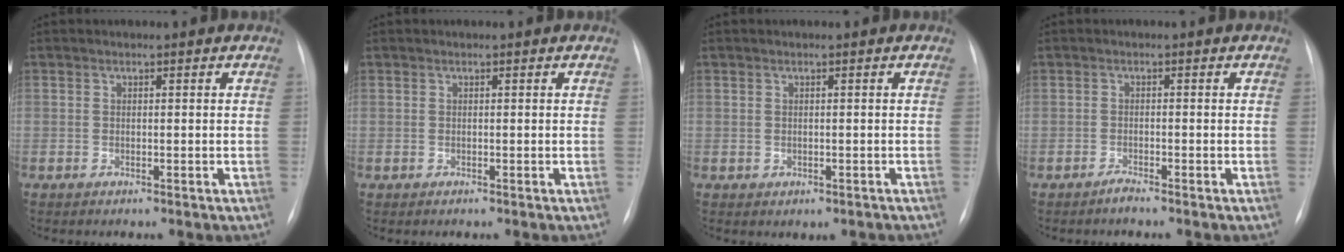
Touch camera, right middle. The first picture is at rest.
{"total": 0.0}
{"total": 1.1, "force": [-0.5, 0.8, 0.5], "torque": [-0.011, 0.006, 0.002]}
{"total": 1.1, "force": [-1.0, -0.2, 0.4], "torque": [-0.013, -0.003, -0.019]}